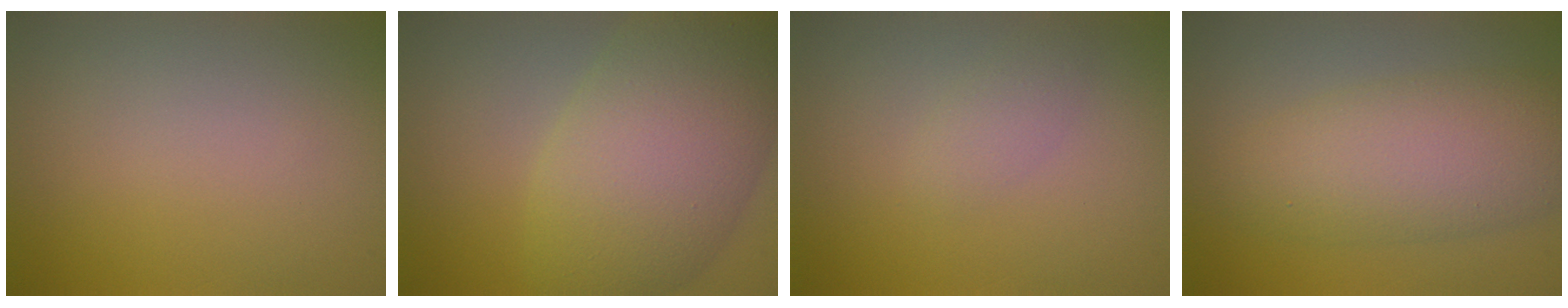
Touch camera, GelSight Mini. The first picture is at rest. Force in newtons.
{"total": 10.0, "press": 10.0, "slide": 0.4}
{"total": 1.3, "press": 1.3, "slide": 0.1}
{"total": 6.9, "press": 6.9, "slide": 0.1}